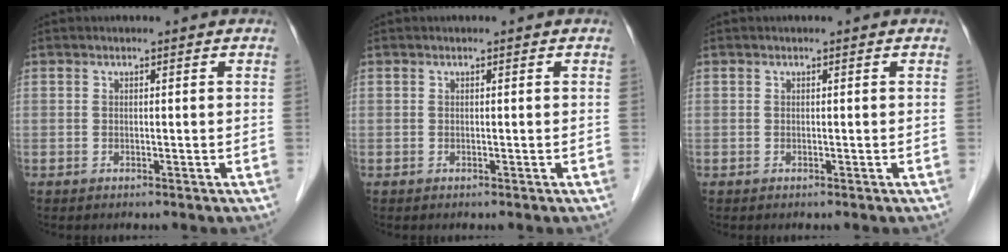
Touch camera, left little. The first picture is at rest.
{"total": 0.0}
{"total": 0.0}